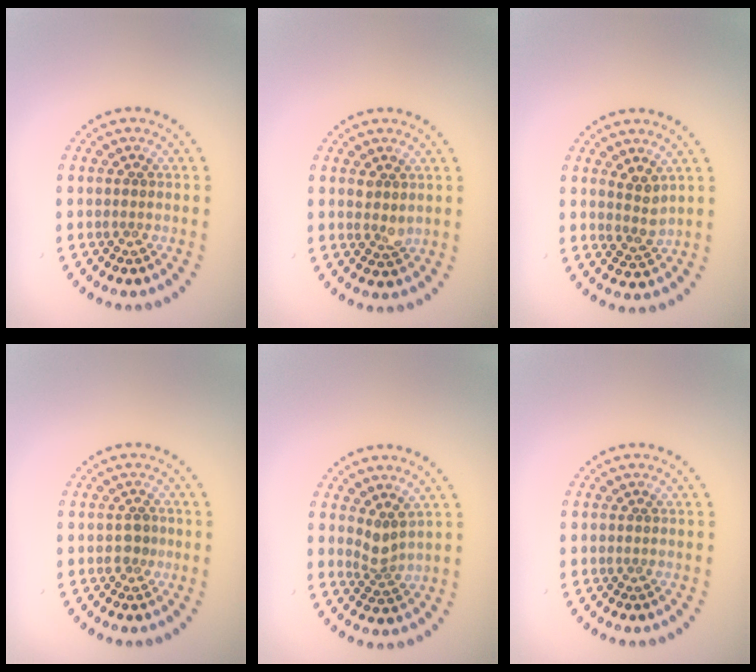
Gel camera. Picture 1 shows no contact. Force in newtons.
{"total": 1.7, "press": 1.6, "slide": 0.5}
{"total": 2.1, "press": 1.8, "slide": 1.2}
{"total": 1.2, "press": 1.1, "slide": 0.4}
{"total": 1.9, "press": 1.3, "slide": 1.4}
{"total": 0.0}